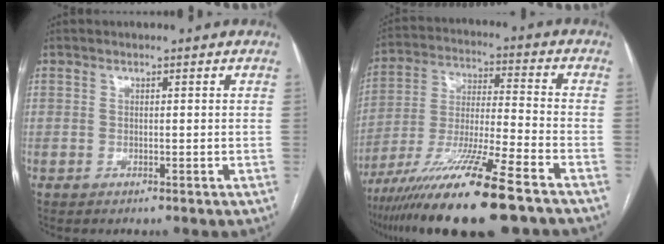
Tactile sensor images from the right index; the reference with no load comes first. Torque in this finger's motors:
{"motor_torque": [1.06, -1.08, 1.05, 0.21]}